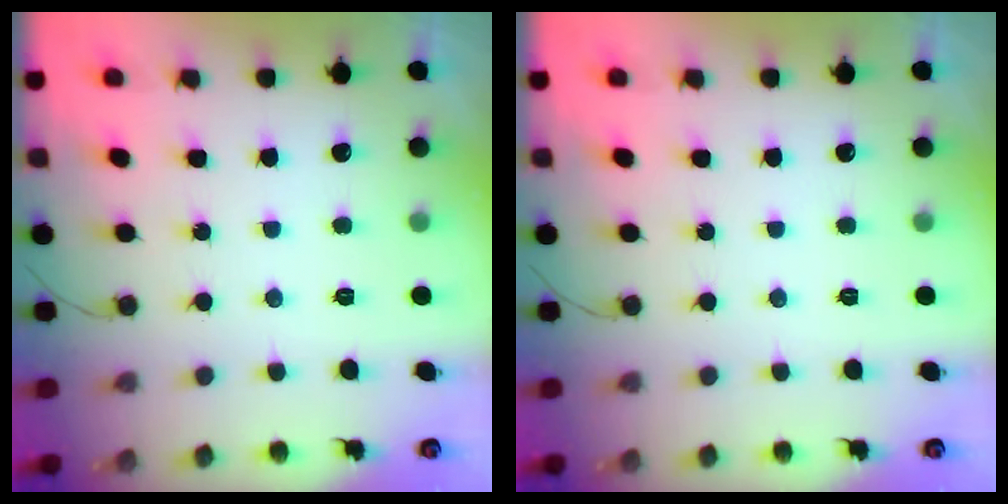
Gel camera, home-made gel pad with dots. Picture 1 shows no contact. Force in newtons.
{"total": 0.0}